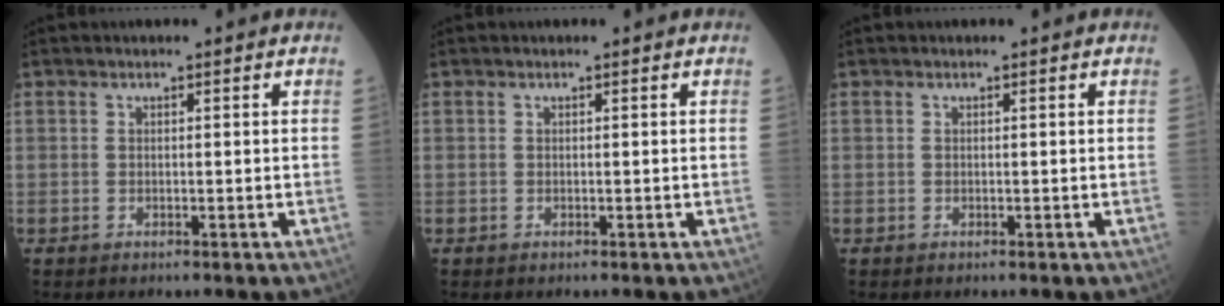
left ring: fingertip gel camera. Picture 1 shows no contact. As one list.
[{"total": 0.0}, {"total": 0.0}]